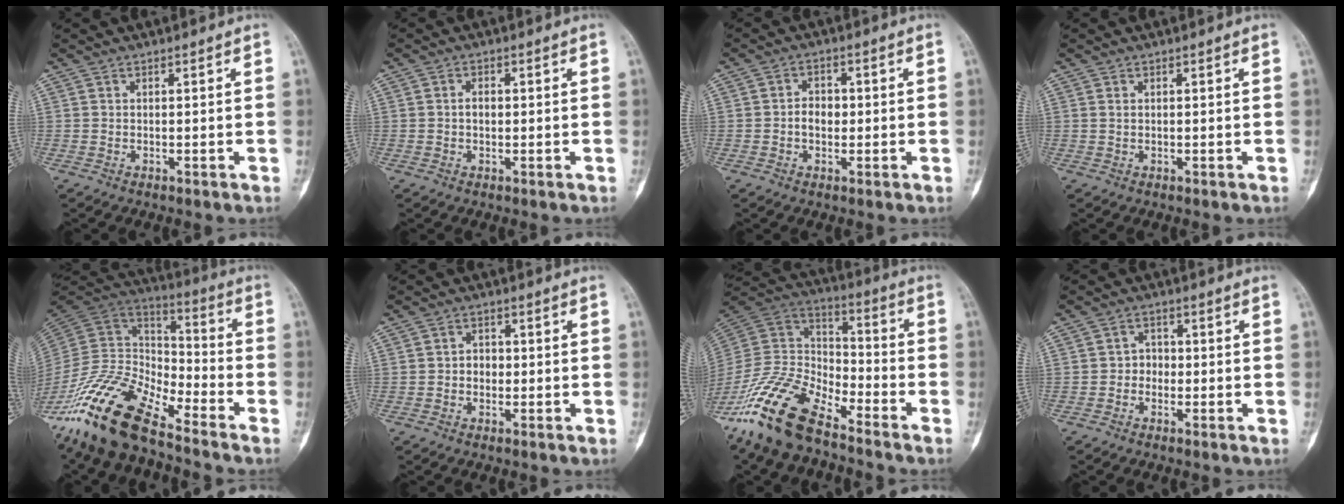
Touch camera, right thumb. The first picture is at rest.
{"total": 2.0, "force": [-0.1, 1.4, 1.4], "torque": [-0.017, 0.005, -0.003]}
{"total": 3.7, "force": [-0.4, 2.8, 2.3], "torque": [-0.021, 0.011, -0.013]}
{"total": 0.6, "force": [0.2, 0.3, 0.4], "torque": [-0.012, 0.005, 0.006]}
{"total": 18.3, "force": [-13.7, 6.0, 10.5], "torque": [-0.192, 0.074, -0.269]}
{"total": 2.7, "force": [-0.3, 2.3, 1.4], "torque": [-0.002, 0.008, -0.013]}
{"total": 17.7, "force": [-12.9, 6.8, 10.0], "torque": [-0.189, 0.066, -0.252]}
{"total": 2.6, "force": [-0.7, 2.3, 1.0], "torque": [0.010, 0.011, -0.022]}